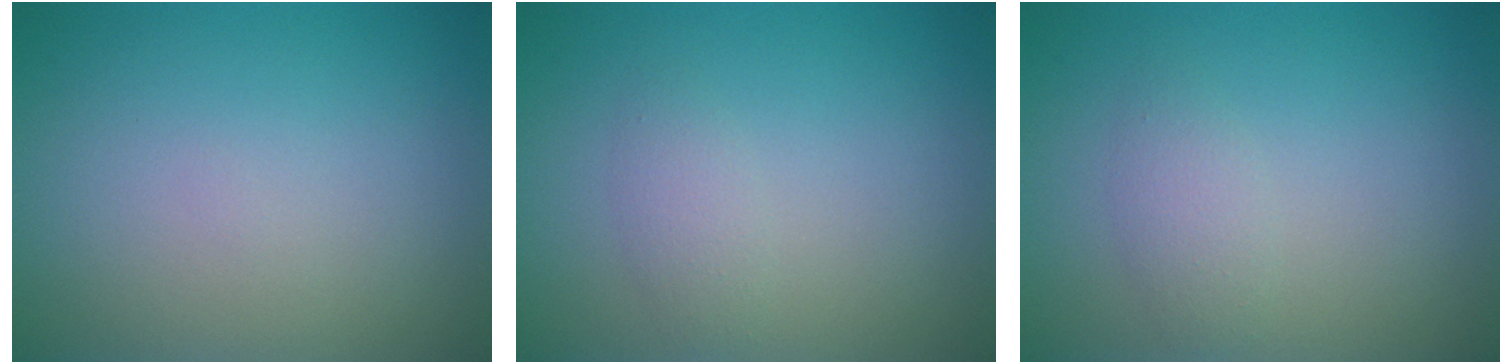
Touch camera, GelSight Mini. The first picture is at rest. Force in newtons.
{"total": 1.4, "press": 1.4, "slide": 0.1}
{"total": 1.6, "press": 1.6, "slide": 0.1}